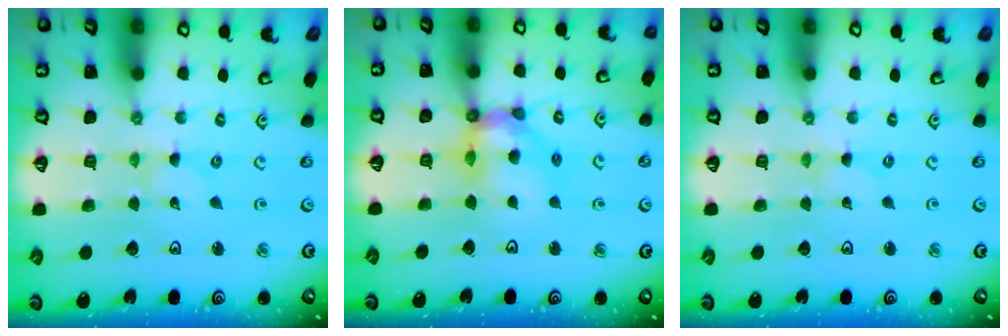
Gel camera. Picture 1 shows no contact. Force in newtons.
{"total": 12.9, "press": 12.8, "slide": 1.5}
{"total": 0.0}